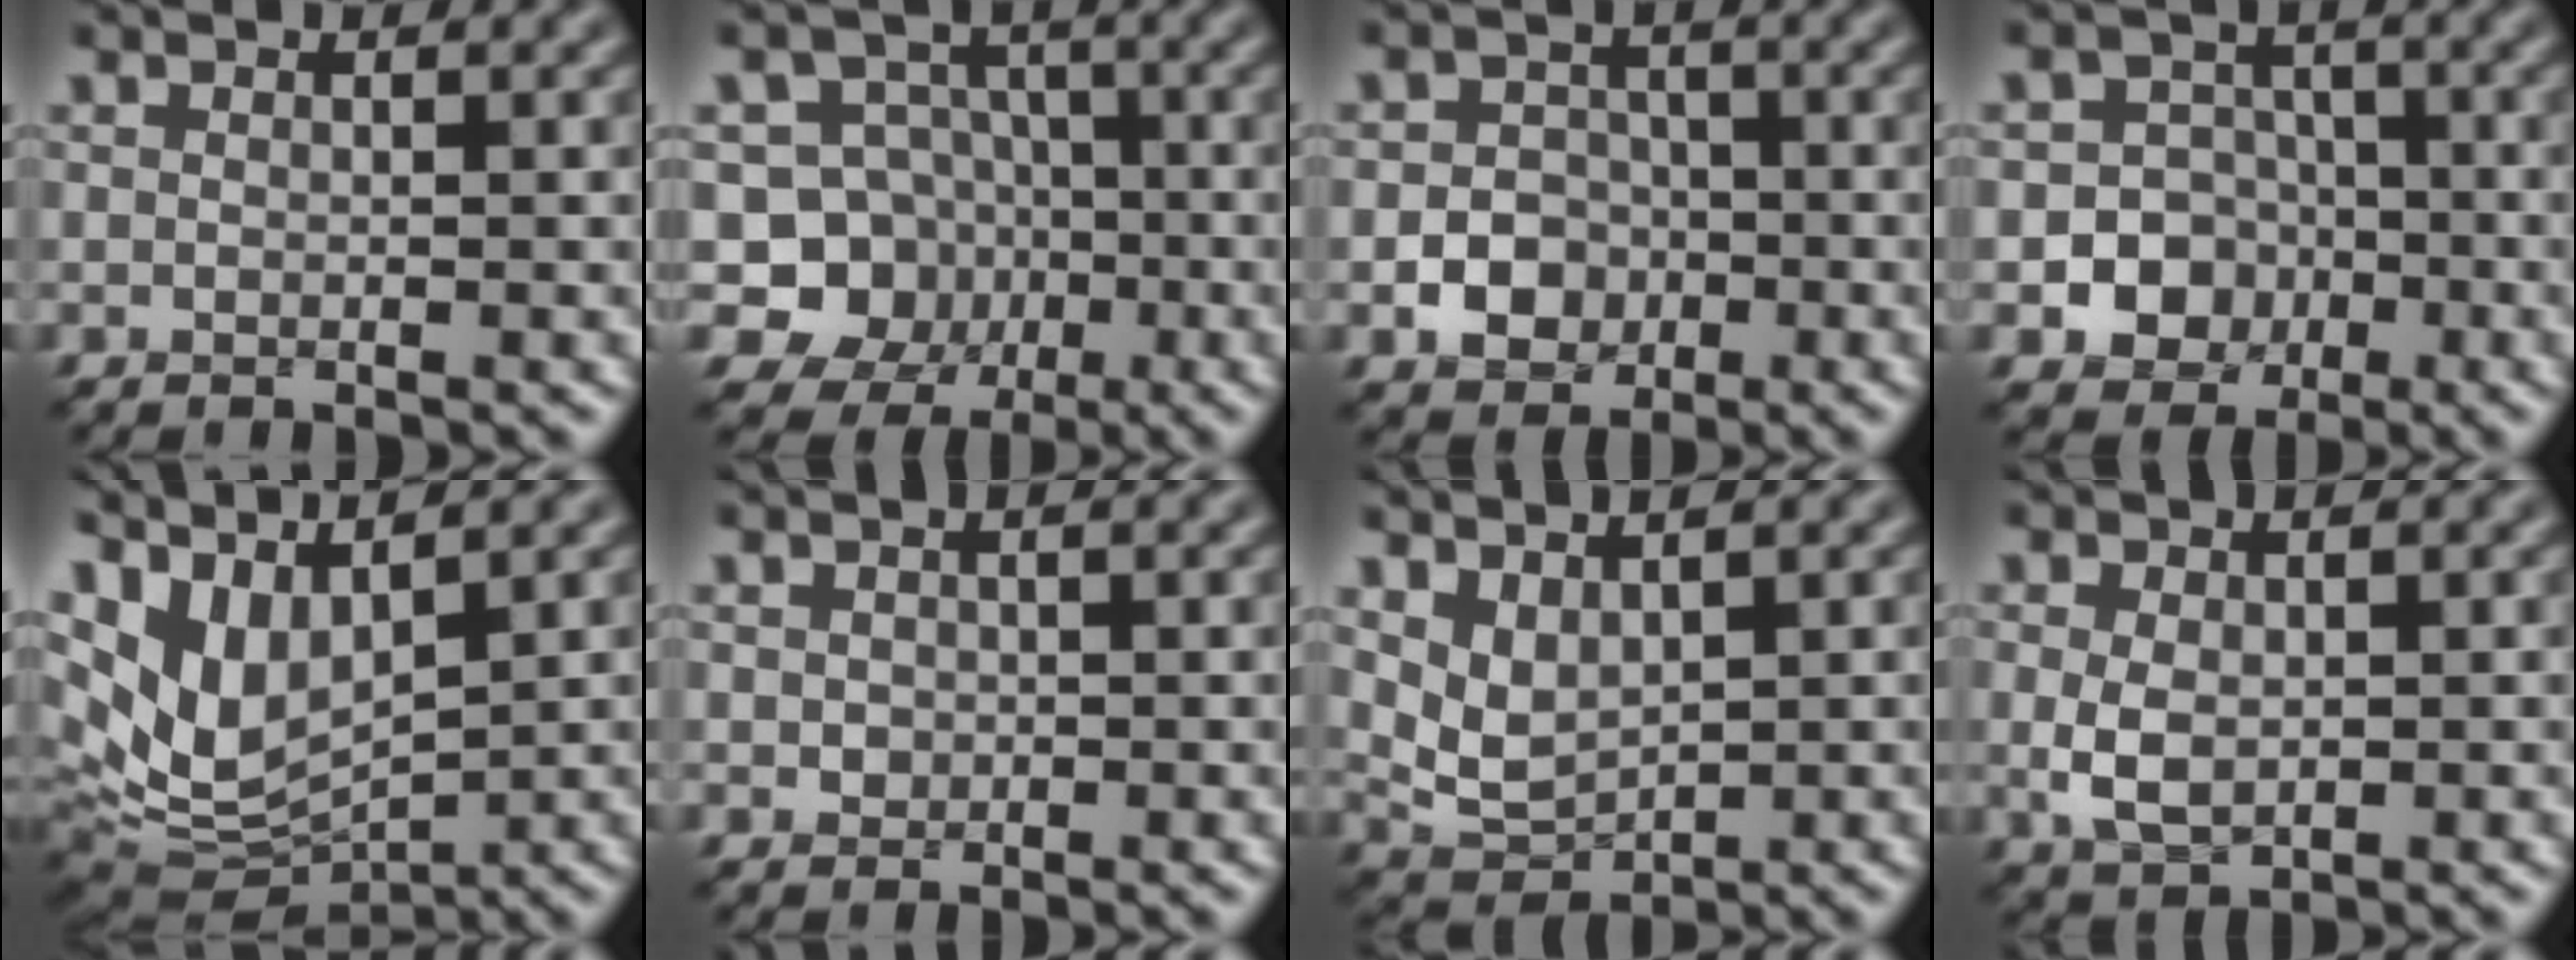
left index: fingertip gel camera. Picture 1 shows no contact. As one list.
[{"total": 6.6, "force": [-1.6, 6.2, 1.8], "torque": [-0.011, 0.006, -0.057]}, {"total": 4.1, "force": [-1.6, 3.4, 1.5], "torque": [-0.002, 0.003, -0.044]}, {"total": 7.3, "force": [-2.6, 6.5, 2.0], "torque": [-0.011, -0.005, -0.066]}, {"total": 7.1, "force": [2.9, 3.8, 5.3], "torque": [-0.123, -0.012, 0.069]}, {"total": 0.9, "force": [0.0, 0.8, 0.3], "torque": [-0.007, -0.003, 0.000]}, {"total": 2.8, "force": [1.2, 1.7, 1.8], "torque": [-0.045, -0.008, 0.029]}, {"total": 3.1, "force": [-0.3, 2.1, 2.2], "torque": [-0.052, -0.003, -0.004]}]